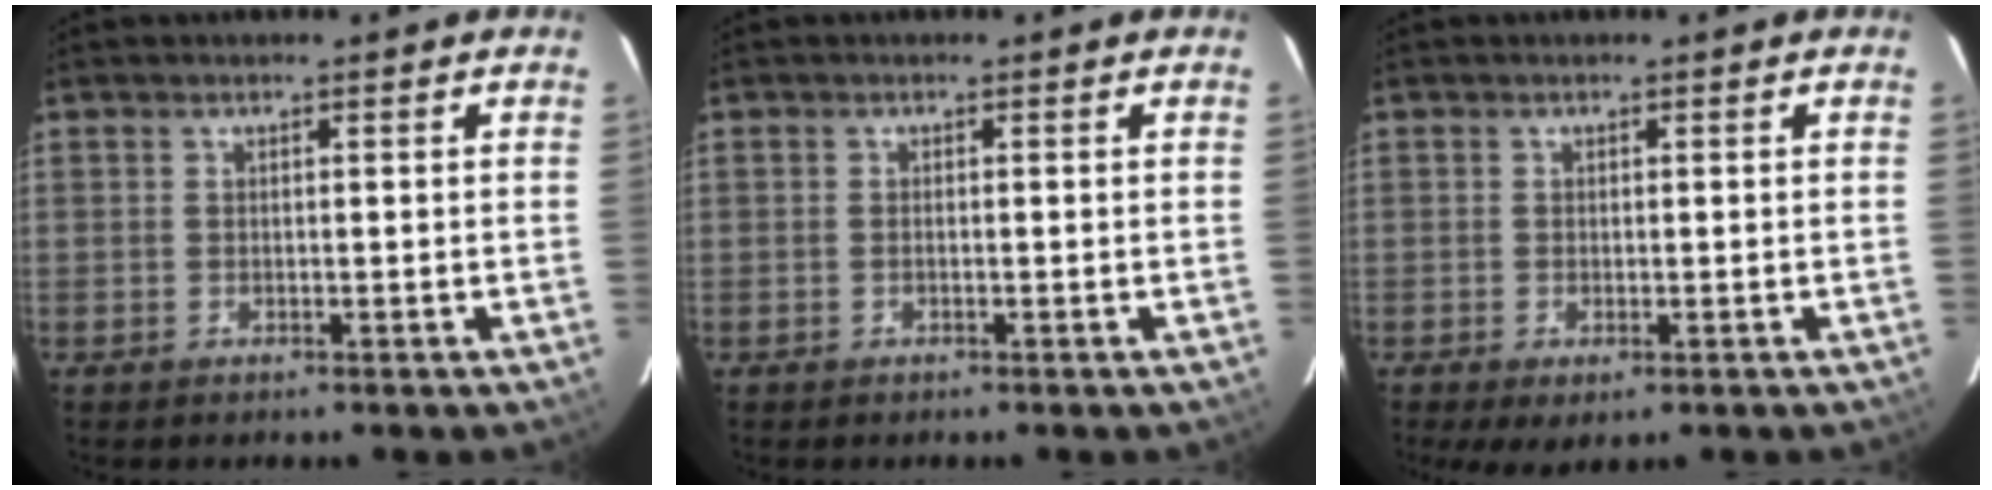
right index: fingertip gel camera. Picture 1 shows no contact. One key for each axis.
{"total": 0.0}
{"total": 2.9, "fx": -1.1, "fy": 1.3, "fz": 2.3, "tx": -0.045, "ty": -0.012, "tz": -0.013}